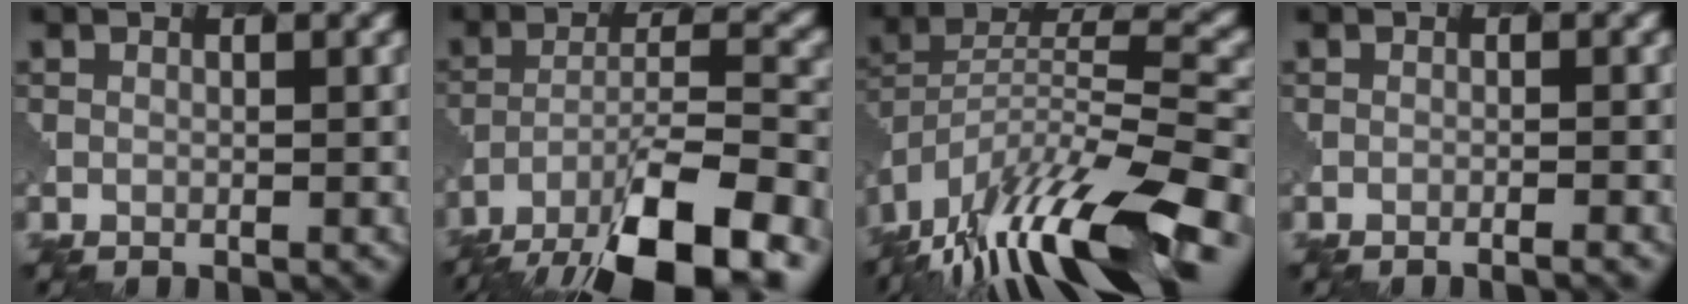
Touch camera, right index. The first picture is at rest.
{"total": 11.9, "force": [-8.3, 3.6, 7.7], "torque": [-0.131, 0.005, -0.142]}
{"total": 14.3, "force": [-10.2, 3.6, 9.5], "torque": [-0.179, 0.017, -0.174]}
{"total": 1.3, "force": [-1.1, 0.1, 0.7], "torque": [0.003, 0.006, -0.023]}